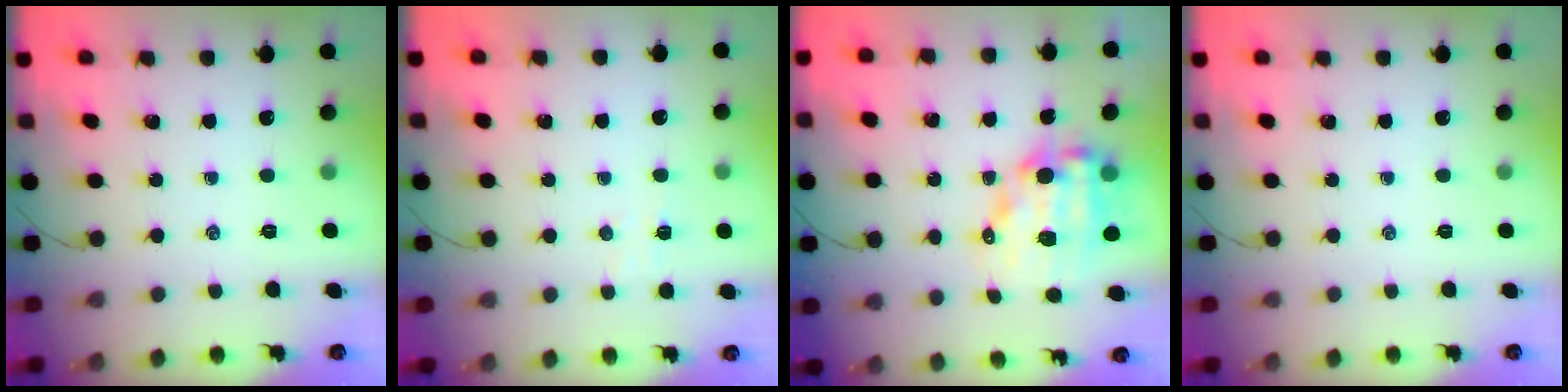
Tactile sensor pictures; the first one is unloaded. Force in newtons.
{"total": 2.9, "press": 2.8, "slide": 0.7}
{"total": 12.1, "press": 11.7, "slide": 3.0}
{"total": 0.0}